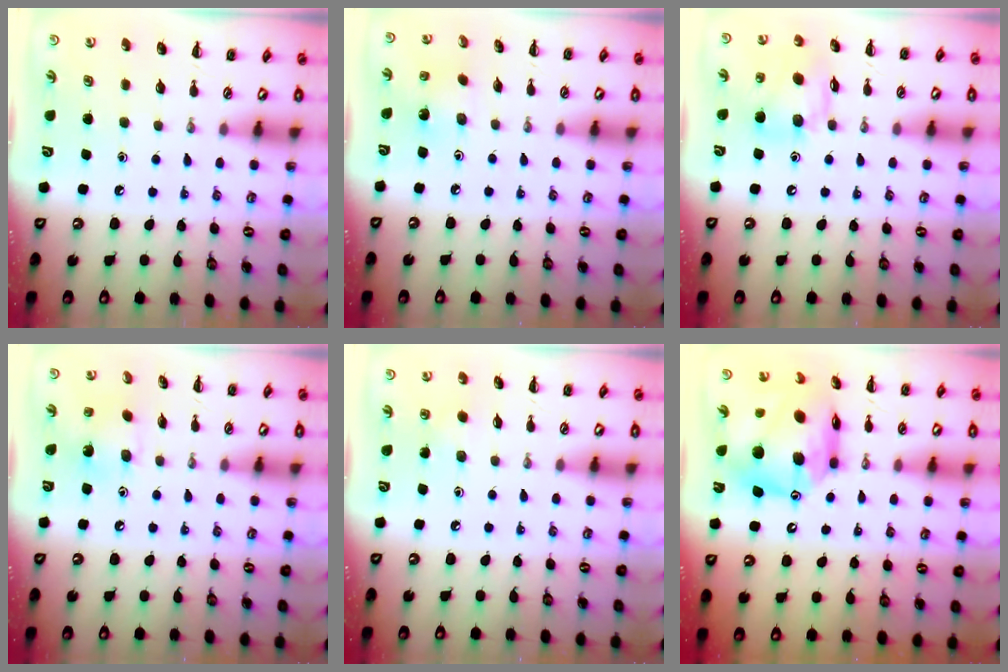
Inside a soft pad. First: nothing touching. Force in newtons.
{"total": 2.1, "press": 1.9, "slide": 0.7}
{"total": 11.7, "press": 11.4, "slide": 2.5}
{"total": 3.3, "press": 3.2, "slide": 0.6}
{"total": 1.8, "press": 1.7, "slide": 0.6}
{"total": 15.1, "press": 14.4, "slide": 4.5}